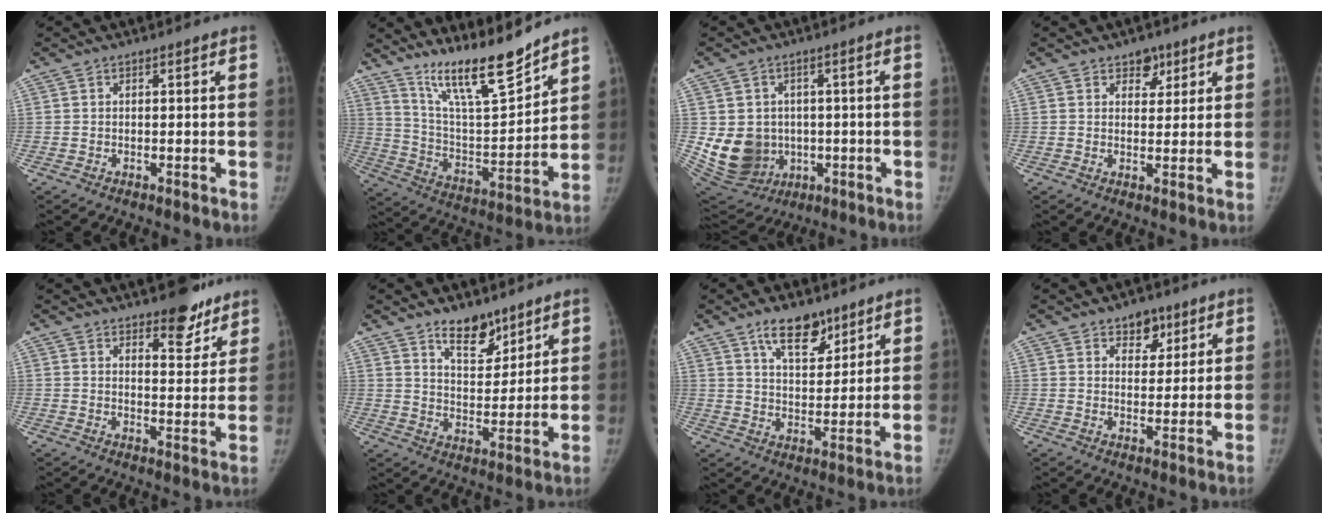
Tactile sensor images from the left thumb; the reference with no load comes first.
{"total": 16.2, "force": [13.4, 2.4, 8.8], "torque": [-0.125, -0.090, 0.245]}
{"total": 12.9, "force": [-1.0, 11.4, 6.0], "torque": [-0.094, 0.000, 0.014]}
{"total": 3.8, "force": [2.4, 2.4, 1.7], "torque": [0.002, -0.014, 0.036]}
{"total": 8.1, "force": [6.2, 3.2, 4.0], "torque": [-0.020, -0.043, 0.088]}
{"total": 9.2, "force": [6.8, 4.4, 4.4], "torque": [-0.039, -0.052, 0.117]}
{"total": 9.9, "force": [6.7, 4.7, 5.6], "torque": [-0.062, -0.046, 0.117]}
{"total": 5.7, "force": [3.5, 3.6, 2.7], "torque": [-0.005, -0.019, 0.052]}